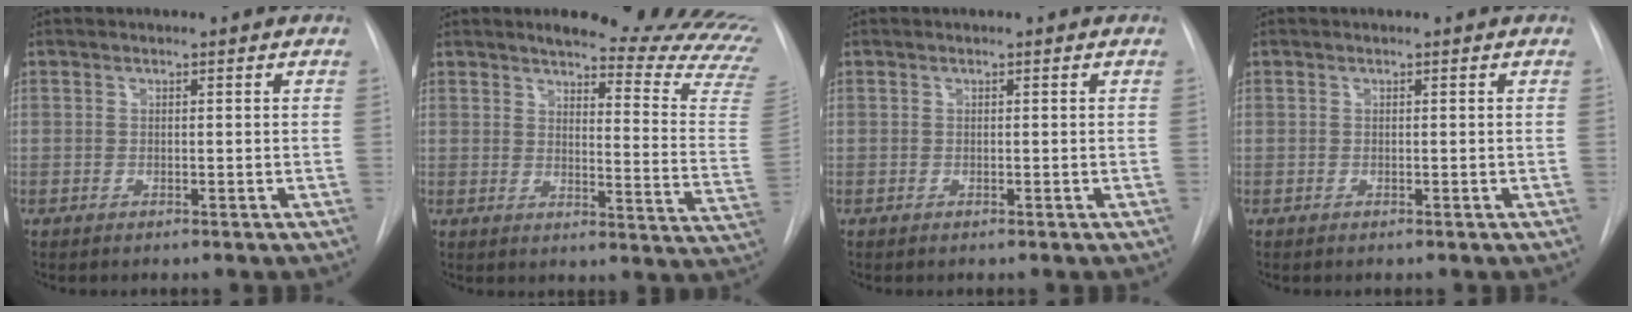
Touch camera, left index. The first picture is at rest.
{"total": 19.1, "force": [17.4, 1.2, 7.8], "torque": [-0.087, -0.140, 0.179]}
{"total": 0.0}
{"total": 0.0}